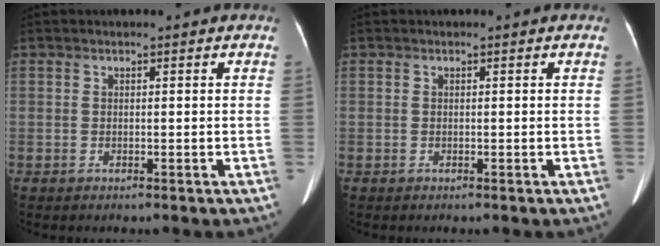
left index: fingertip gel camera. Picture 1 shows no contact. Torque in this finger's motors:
{"motor_torque": [0.00, 0.00, 0.00, 0.00]}